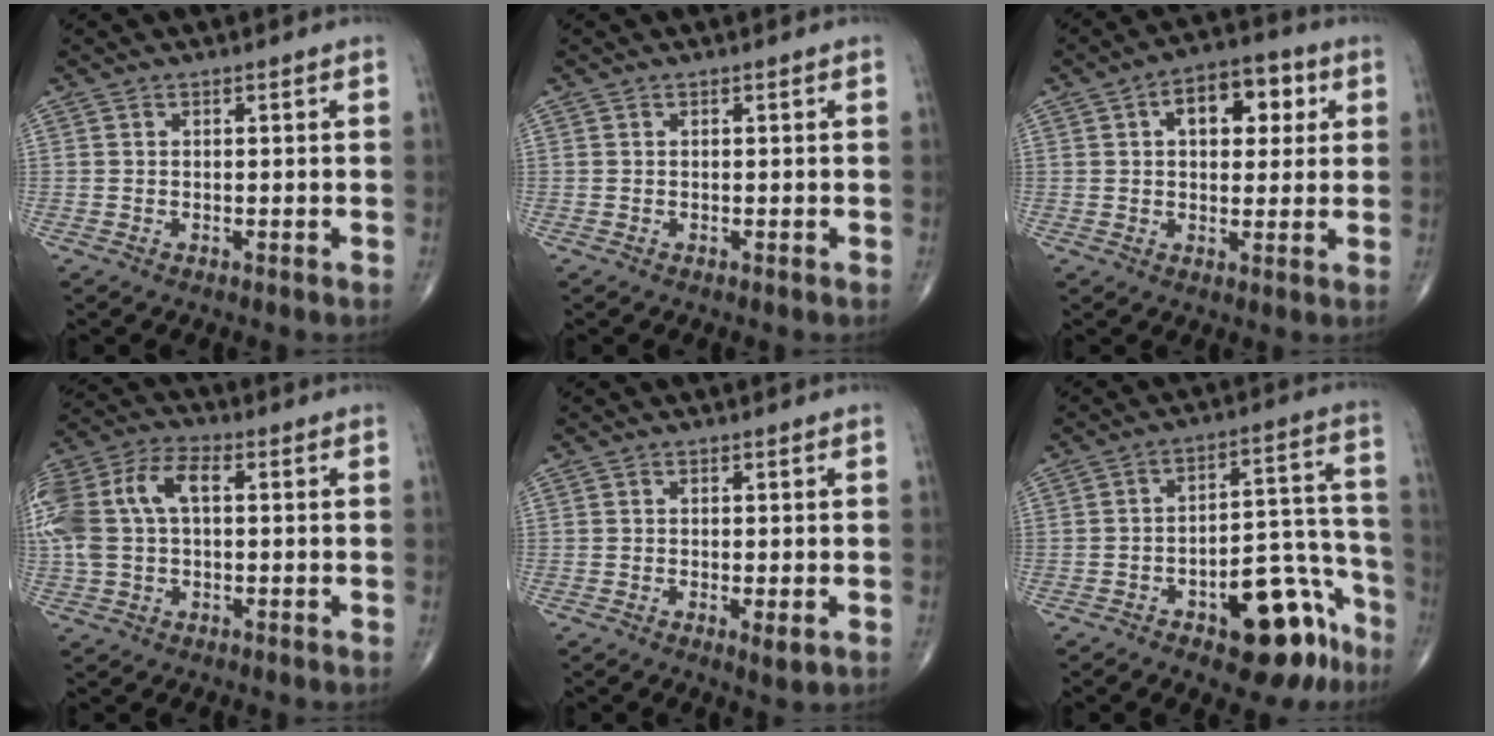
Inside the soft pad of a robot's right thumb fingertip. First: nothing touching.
{"total": 0.0}
{"total": 11.0, "force": [3.3, 6.4, 8.3], "torque": [-0.084, 0.012, 0.044]}
{"total": 15.8, "force": [2.1, 9.5, 12.5], "torque": [-0.294, 0.036, 0.035]}
{"total": 2.4, "force": [-0.6, 0.7, 2.2], "torque": [-0.040, -0.010, -0.009]}
{"total": 15.9, "force": [-8.6, 7.1, 11.2], "torque": [-0.099, 0.084, -0.113]}